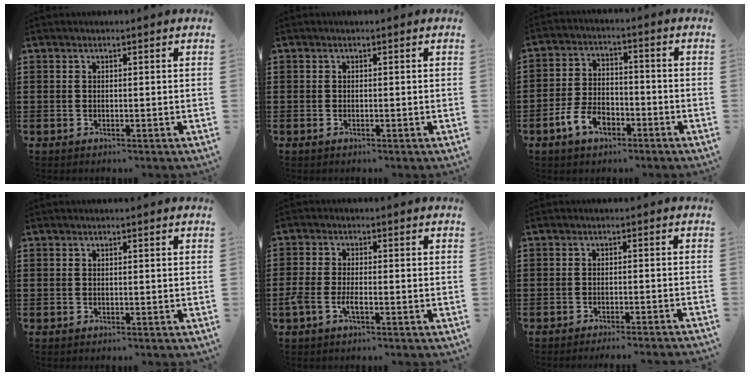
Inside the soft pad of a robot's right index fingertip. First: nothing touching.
{"total": 0.0}
{"total": 5.9, "force": [-3.4, 3.3, 3.5], "torque": [-0.087, 0.007, -0.070]}
{"total": 0.0}
{"total": 3.2, "force": [-1.6, 0.7, 2.6], "torque": [-0.064, -0.006, -0.035]}
{"total": 1.9, "force": [-1.8, -0.5, 0.5], "torque": [-0.008, 0.001, -0.036]}